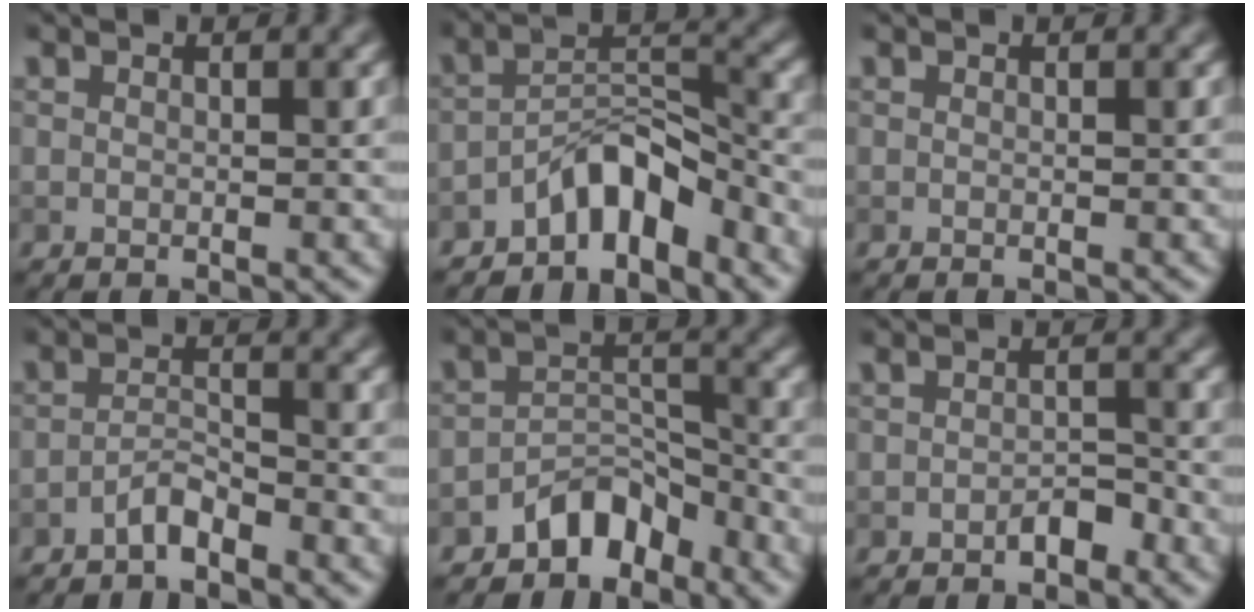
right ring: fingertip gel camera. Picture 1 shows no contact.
{"total": 4.9, "force": [-3.7, 1.7, 2.8], "torque": [-0.035, 0.019, -0.068]}
{"total": 0.0}
{"total": 2.0, "force": [-1.7, 0.4, 0.9], "torque": [-0.020, 0.009, -0.035]}
{"total": 4.0, "force": [-3.2, 2.0, 1.2], "torque": [-0.008, 0.013, -0.060]}
{"total": 1.8, "force": [-1.1, 0.9, 1.1], "torque": [-0.018, 0.004, -0.020]}